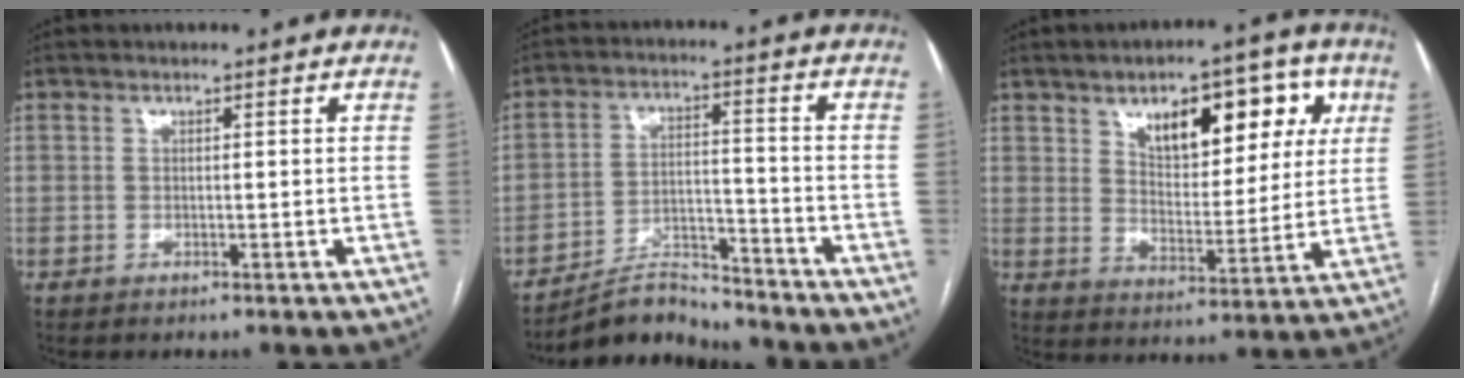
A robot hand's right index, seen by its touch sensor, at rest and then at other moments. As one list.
[{"total": 7.0, "force": [-6.9, 1.3, 0.2], "torque": [0.000, 0.015, -0.119]}, {"total": 13.7, "force": [6.3, 6.5, 10.3], "torque": [-0.130, 0.024, 0.097]}]